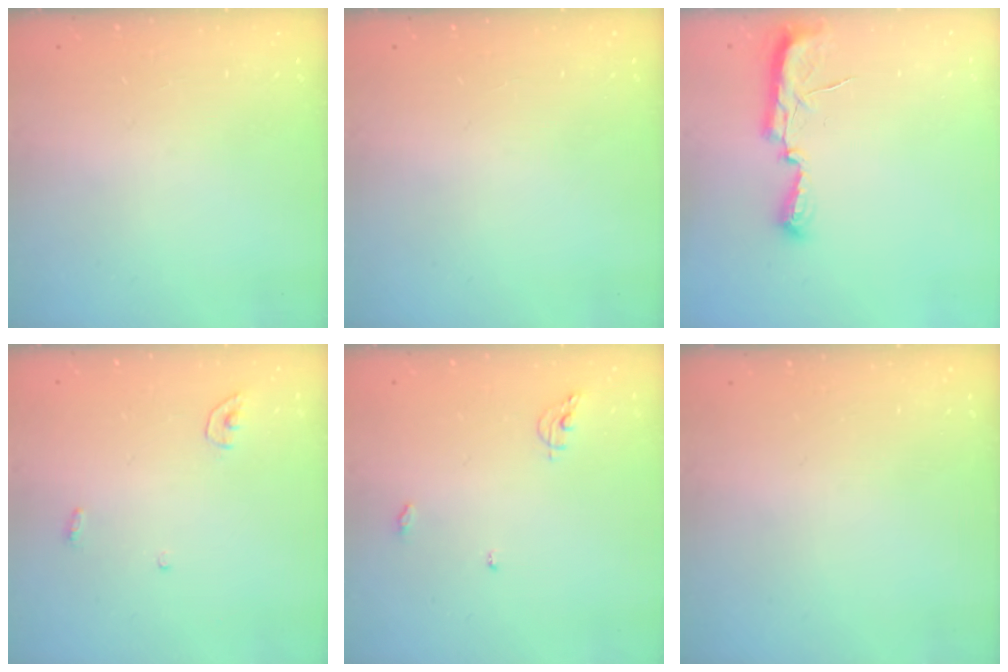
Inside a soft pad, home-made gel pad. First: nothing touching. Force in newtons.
{"total": 0.0}
{"total": 8.8, "press": 8.2, "slide": 3.2}
{"total": 3.5, "press": 3.5, "slide": 0.3}
{"total": 5.4, "press": 5.4, "slide": 0.4}
{"total": 0.0}